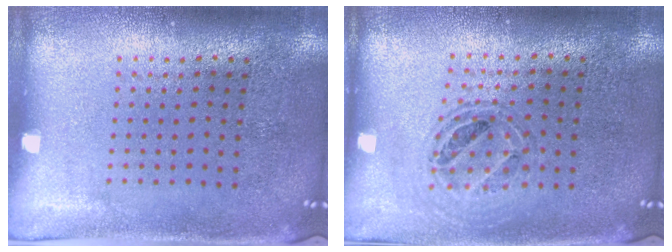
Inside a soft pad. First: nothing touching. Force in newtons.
{"total": 0.8, "press": 0.8, "slide": 0.1}